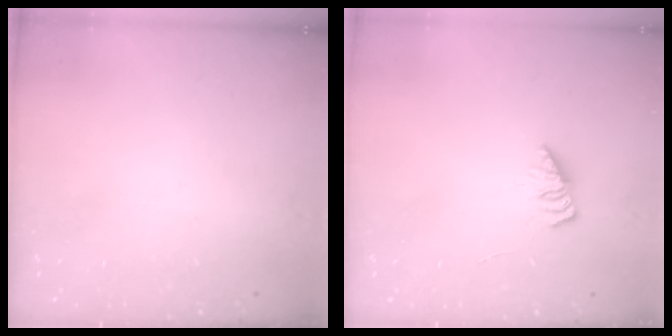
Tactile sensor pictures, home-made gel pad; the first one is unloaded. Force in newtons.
{"total": 2.2, "press": 2.1, "slide": 0.3}